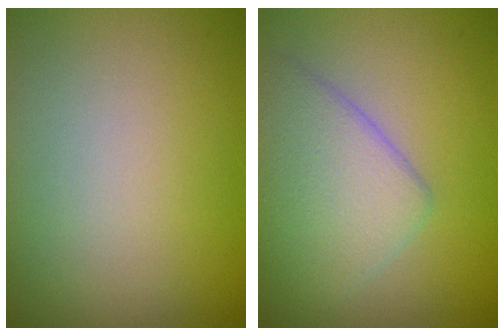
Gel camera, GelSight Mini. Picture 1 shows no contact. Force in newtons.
{"total": 4.8, "press": 4.8, "slide": 0.2}